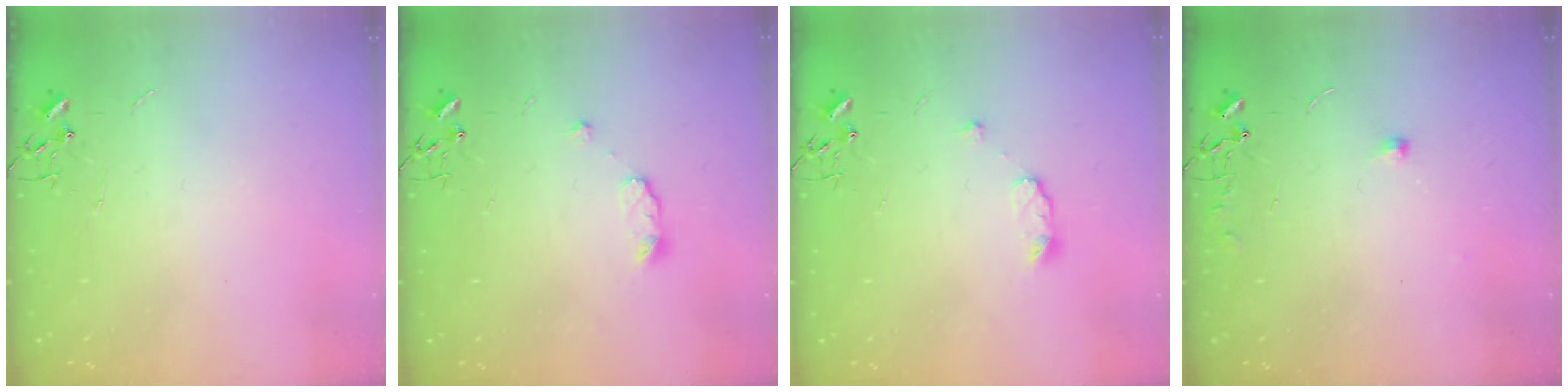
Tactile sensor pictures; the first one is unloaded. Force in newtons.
{"total": 6.7, "press": 6.7, "slide": 0.9}
{"total": 6.7, "press": 6.7, "slide": 0.9}
{"total": 6.1, "press": 6.1, "slide": 0.9}